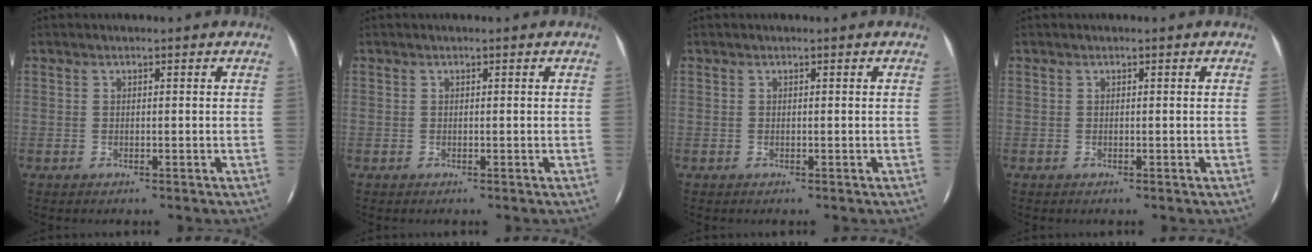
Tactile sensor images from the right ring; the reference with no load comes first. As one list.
[{"total": 0.0}, {"total": 0.0}, {"total": 0.0}]